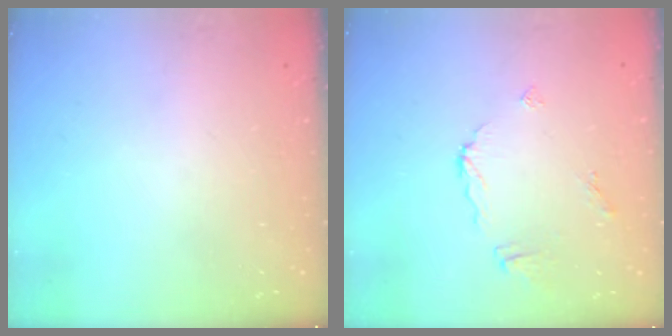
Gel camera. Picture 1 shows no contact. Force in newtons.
{"total": 6.7, "press": 6.7, "slide": 0.5}